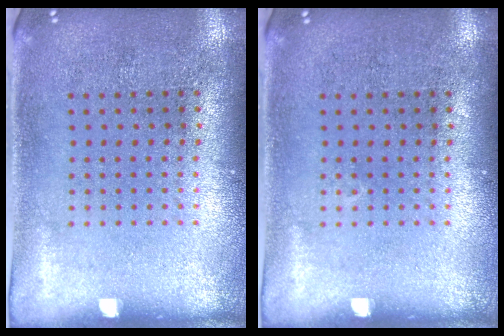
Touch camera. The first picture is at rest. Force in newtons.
{"total": 0.0}